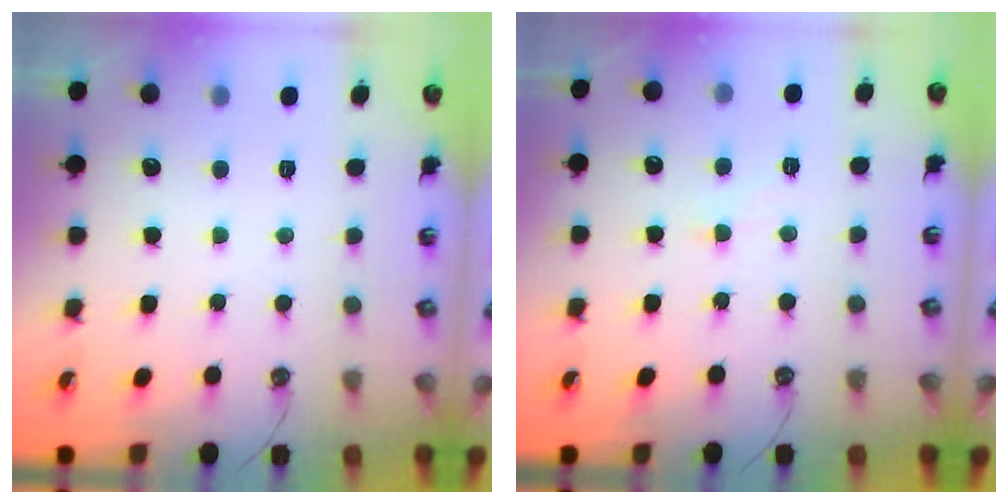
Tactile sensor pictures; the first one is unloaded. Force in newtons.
{"total": 1.5, "press": 1.4, "slide": 0.5}